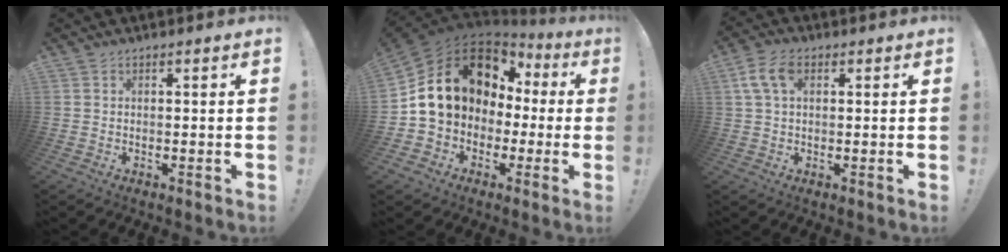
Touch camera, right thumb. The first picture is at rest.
{"total": 17.7, "force": [4.4, 13.6, 10.4], "torque": [-0.176, -0.012, 0.098]}
{"total": 7.5, "force": [2.3, 4.6, 5.5], "torque": [-0.109, 0.010, 0.047]}